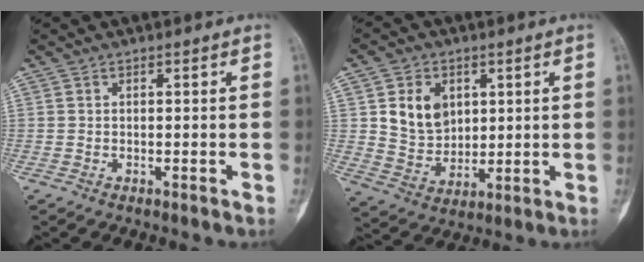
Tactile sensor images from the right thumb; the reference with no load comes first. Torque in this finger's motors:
{"motor_torque": [-0.25, 2.37, 0.02, 0.01, -0.01]}